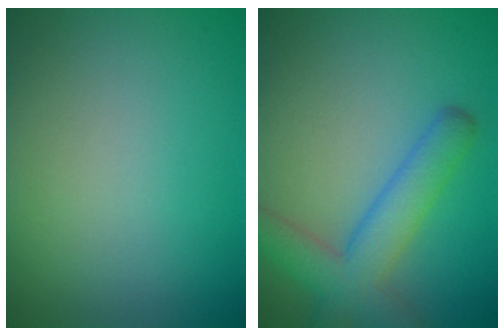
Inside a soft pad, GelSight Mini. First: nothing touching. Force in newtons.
{"total": 5.3, "press": 5.3, "slide": 0.2}